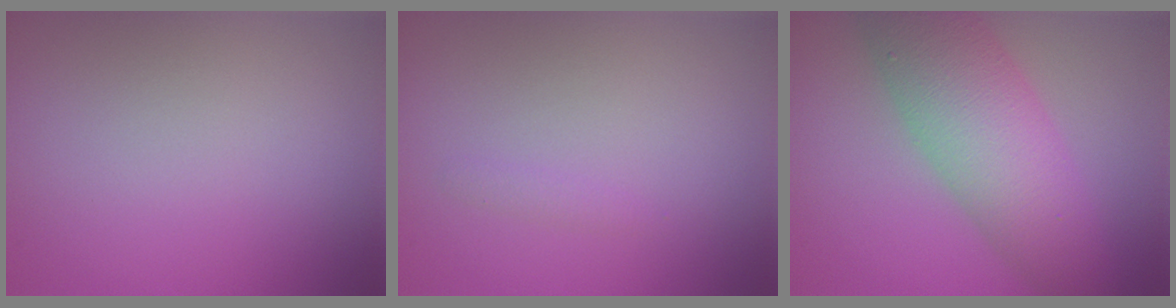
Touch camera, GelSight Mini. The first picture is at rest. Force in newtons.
{"total": 0.6, "press": 0.6, "slide": 0.0}
{"total": 8.4, "press": 8.4, "slide": 0.0}